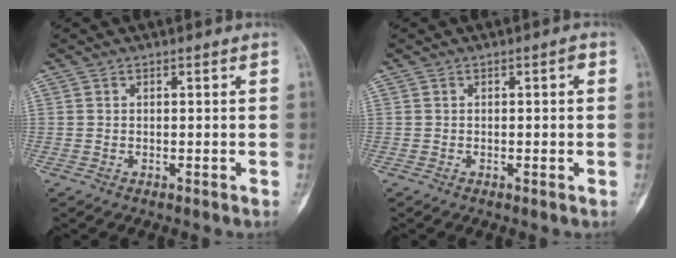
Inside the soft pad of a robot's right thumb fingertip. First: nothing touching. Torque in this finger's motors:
{"motor_torque": [0.24, 0.09, 0.16, -0.03, -0.01]}